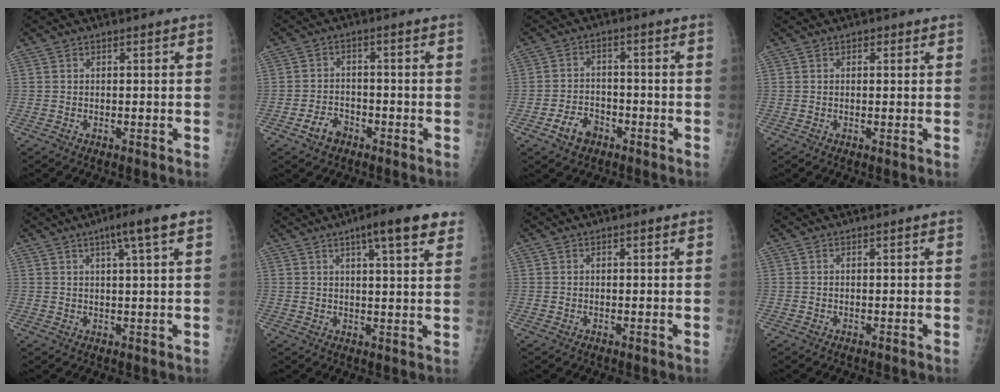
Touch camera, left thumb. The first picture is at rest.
{"total": 4.2, "force": [-2.6, 2.9, 1.8], "torque": [-0.023, 0.023, -0.043]}
{"total": 5.3, "force": [-3.0, 3.6, 2.4], "torque": [-0.030, 0.025, -0.050]}
{"total": 1.0, "force": [0.5, 0.7, 0.4], "torque": [0.003, -0.001, 0.004]}
{"total": 6.3, "force": [3.1, 0.2, 5.5], "torque": [-0.089, -0.001, 0.049]}
{"total": 10.7, "force": [6.2, 2.0, 8.4], "torque": [-0.102, -0.017, 0.081]}
{"total": 0.6, "force": [0.3, 0.4, 0.4], "torque": [-0.001, 0.000, 0.003]}
{"total": 0.0}